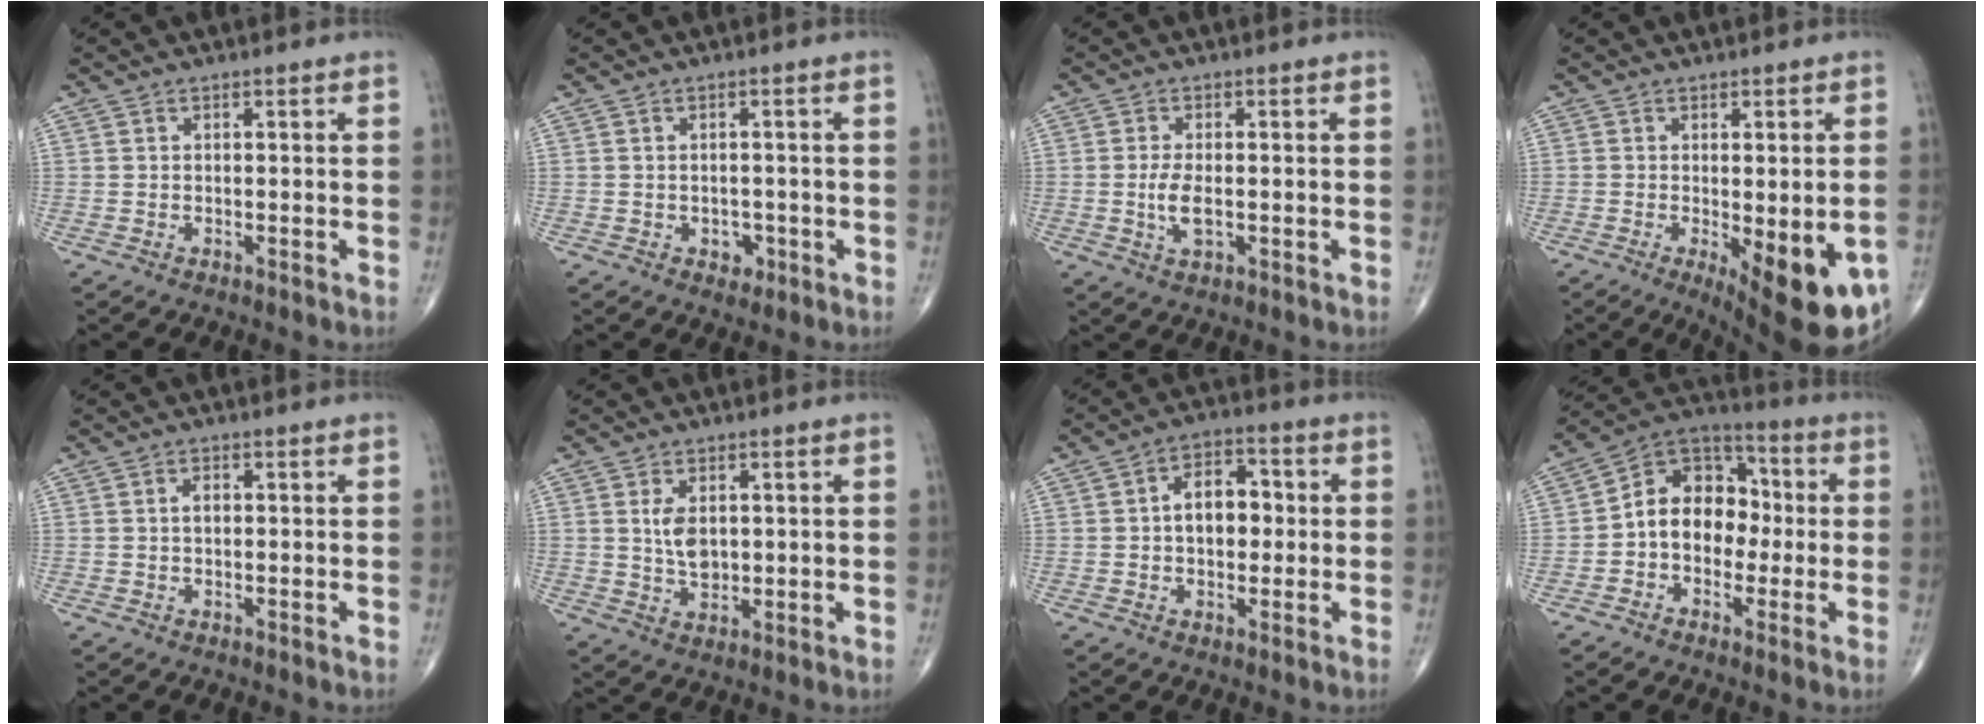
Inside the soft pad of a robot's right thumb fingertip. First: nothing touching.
{"total": 2.6, "force": [-0.9, 2.0, 1.4], "torque": [-0.006, 0.003, -0.007]}
{"total": 4.2, "force": [-0.5, 1.9, 3.7], "torque": [-0.076, -0.006, -0.008]}
{"total": 16.0, "force": [-5.5, 5.4, 14.0], "torque": [-0.142, -0.016, -0.060]}
{"total": 1.6, "force": [0.1, 1.0, 1.2], "torque": [-0.017, 0.005, -0.001]}
{"total": 5.4, "force": [1.1, 3.3, 4.1], "torque": [-0.062, -0.010, 0.025]}
{"total": 8.6, "force": [0.4, 5.7, 6.5], "torque": [-0.072, 0.021, -0.002]}
{"total": 13.2, "force": [-0.8, 10.0, 8.6], "torque": [-0.096, 0.044, -0.030]}